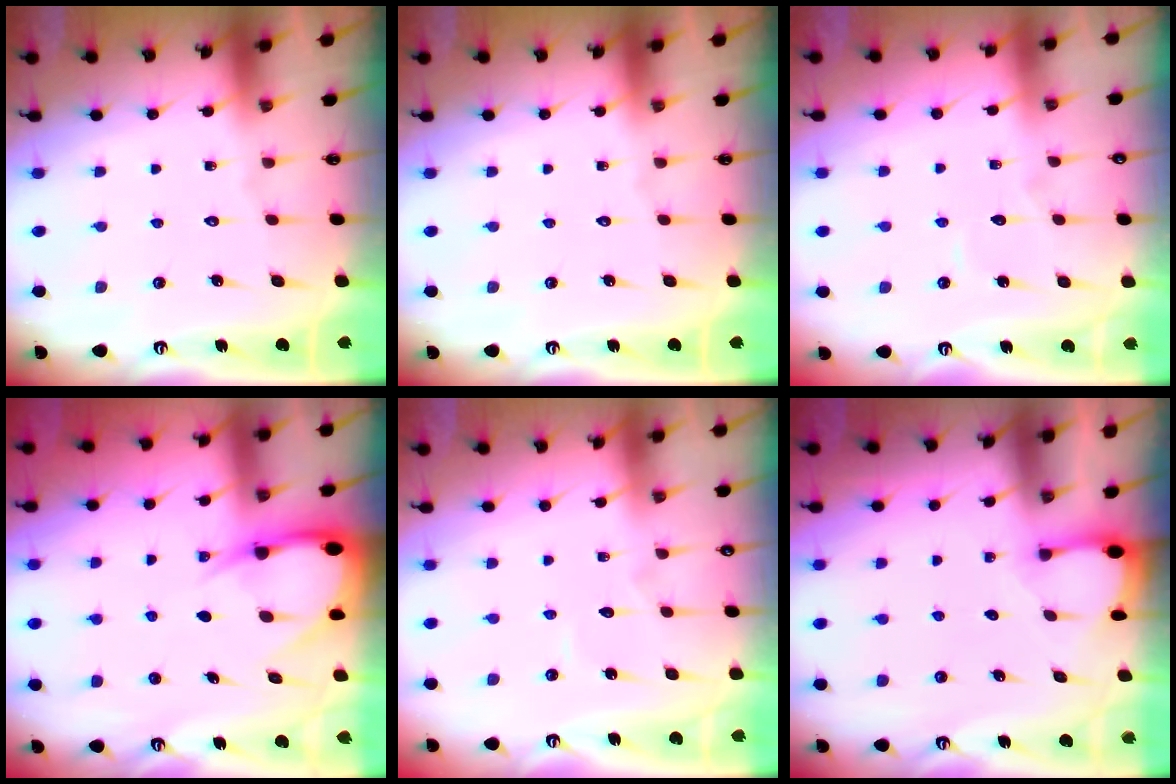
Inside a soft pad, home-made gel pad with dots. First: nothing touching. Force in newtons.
{"total": 0.0}
{"total": 4.3, "press": 4.3, "slide": 0.4}
{"total": 7.2, "press": 7.2, "slide": 1.0}
{"total": 3.9, "press": 3.9, "slide": 0.4}
{"total": 2.7, "press": 2.7, "slide": 0.3}